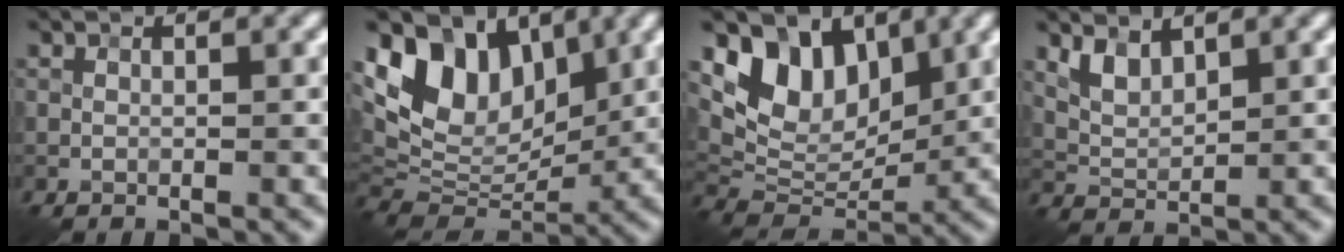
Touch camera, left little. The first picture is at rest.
{"total": 9.8, "force": [4.2, 6.6, 5.9], "torque": [-0.105, -0.003, 0.075]}
{"total": 7.7, "force": [3.9, 5.0, 4.3], "torque": [-0.070, -0.009, 0.068]}
{"total": 2.5, "force": [1.6, 1.2, 1.4], "torque": [-0.034, -0.005, 0.037]}